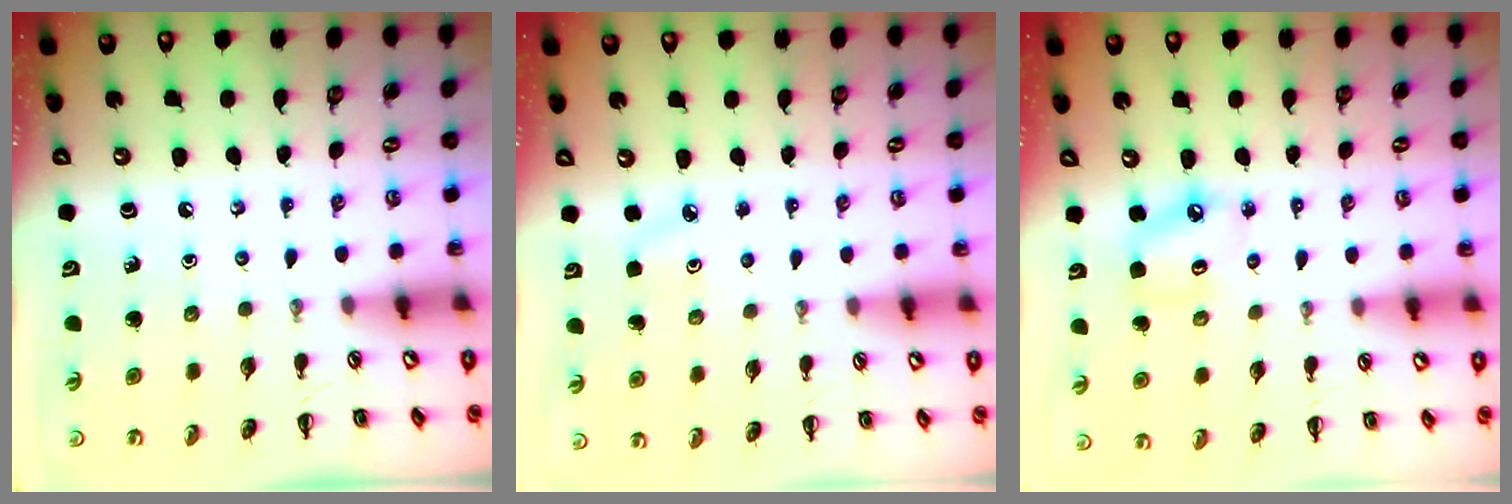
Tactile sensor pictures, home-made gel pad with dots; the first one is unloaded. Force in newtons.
{"total": 4.6, "press": 4.4, "slide": 1.3}
{"total": 5.0, "press": 4.9, "slide": 0.8}